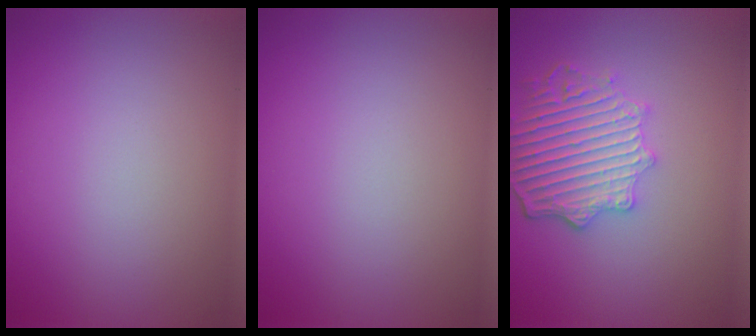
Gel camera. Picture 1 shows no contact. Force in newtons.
{"total": 0.0}
{"total": 5.5, "press": 4.5, "slide": 3.1}